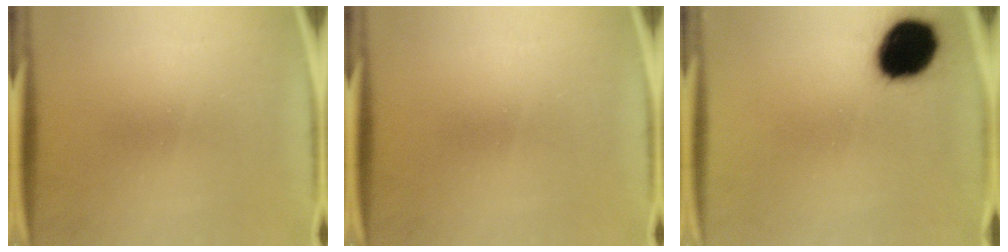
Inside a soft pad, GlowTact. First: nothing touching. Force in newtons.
{"total": 0.0}
{"total": 16.1}